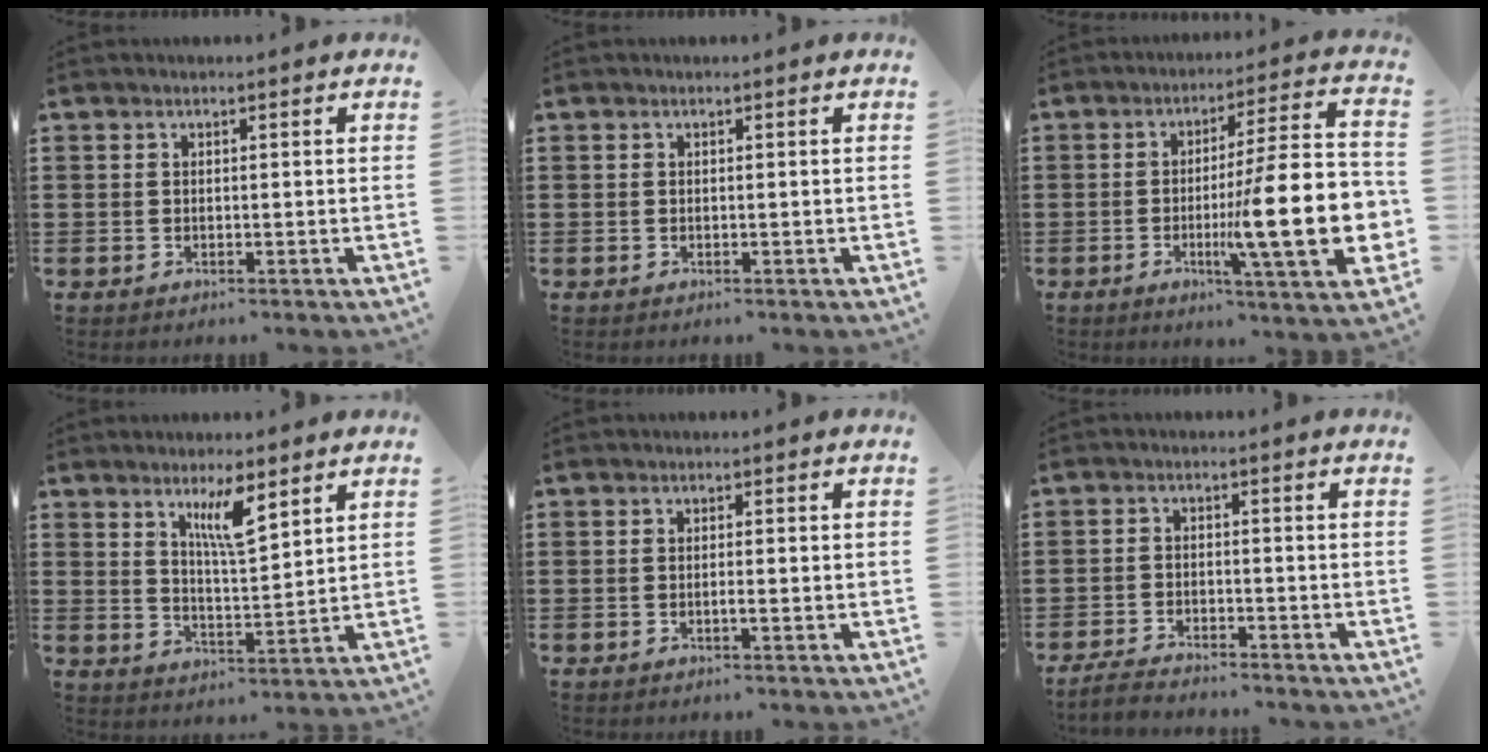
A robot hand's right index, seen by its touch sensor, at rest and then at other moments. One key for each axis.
{"total": 0.0}
{"total": 18.9, "fx": -3.7, "fy": 3.4, "fz": 18.2, "tx": -0.280, "ty": -0.017, "tz": -0.056}
{"total": 6.4, "fx": 4.1, "fy": 1.2, "fz": 4.7, "tx": -0.087, "ty": -0.009, "tz": 0.067}
{"total": 1.2, "fx": -0.3, "fy": 0.0, "fz": 1.2, "tx": -0.019, "ty": -0.003, "tz": -0.007}
{"total": 2.7, "fx": -2.7, "fy": 0.2, "fz": 0.3, "tx": -0.009, "ty": 0.004, "tz": -0.058}